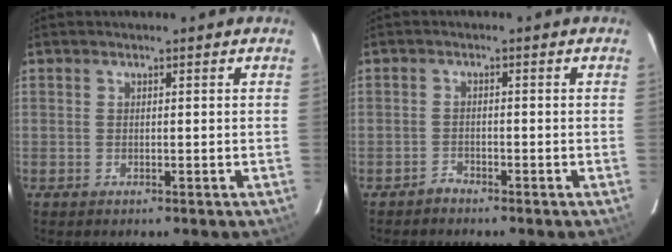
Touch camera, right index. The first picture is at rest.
{"total": 1.5, "force": [-1.4, 0.5, -0.1], "torque": [0.001, 0.005, -0.027]}